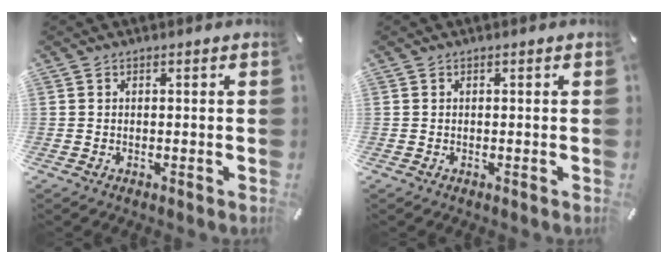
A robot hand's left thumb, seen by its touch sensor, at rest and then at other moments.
{"total": 0.0}